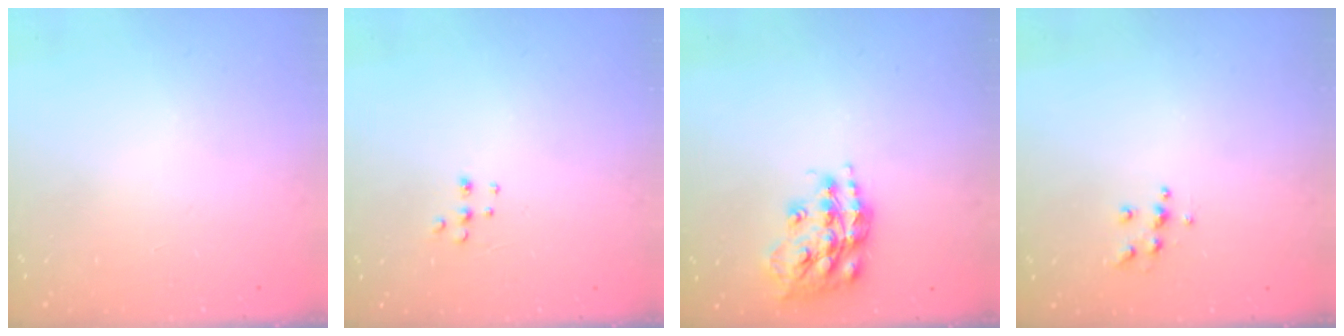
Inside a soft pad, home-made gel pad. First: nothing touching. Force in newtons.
{"total": 5.3, "press": 5.3, "slide": 0.6}
{"total": 16.0, "press": 16.0, "slide": 1.2}
{"total": 5.9, "press": 5.9, "slide": 0.5}